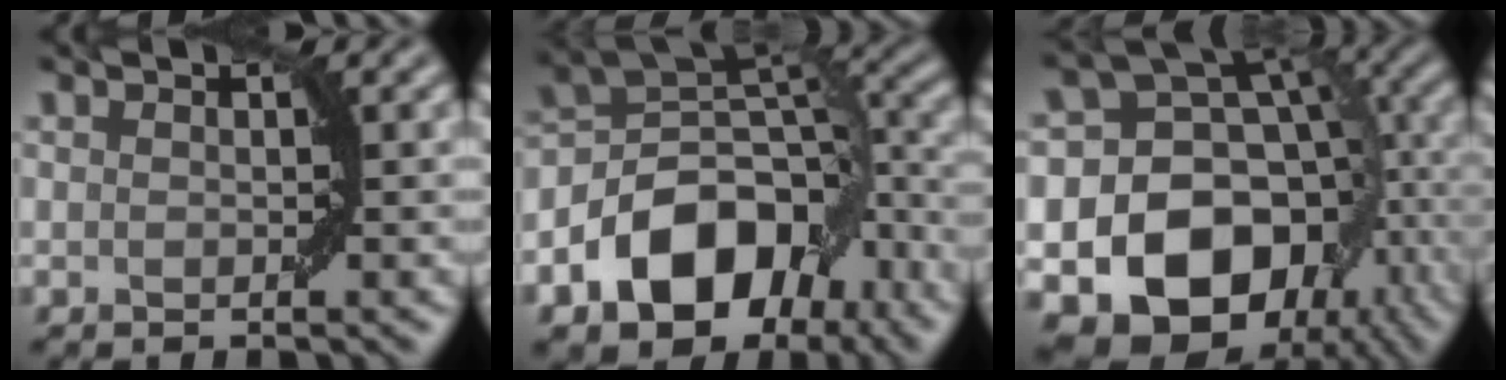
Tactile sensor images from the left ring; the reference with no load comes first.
{"total": 11.5, "force": [-5.6, 7.7, 6.5], "torque": [-0.101, 0.006, -0.103]}
{"total": 19.2, "force": [-7.1, 15.0, 9.7], "torque": [-0.143, -0.018, -0.120]}